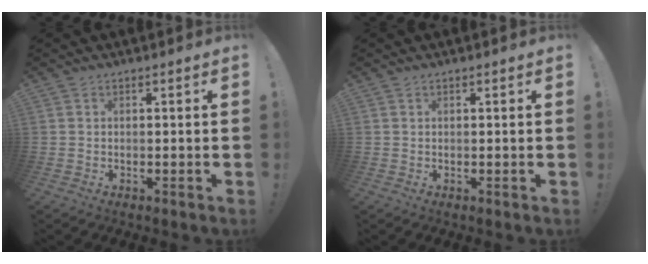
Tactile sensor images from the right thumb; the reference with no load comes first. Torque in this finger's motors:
{"motor_torque": [-0.15, 0.07, 0.04, -0.13, 0.07]}